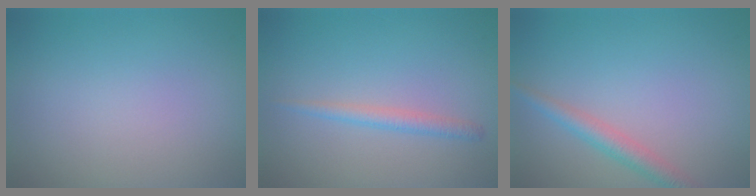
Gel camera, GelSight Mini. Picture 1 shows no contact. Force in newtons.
{"total": 1.5, "press": 1.5, "slide": 0.1}
{"total": 2.4, "press": 2.4, "slide": 0.1}